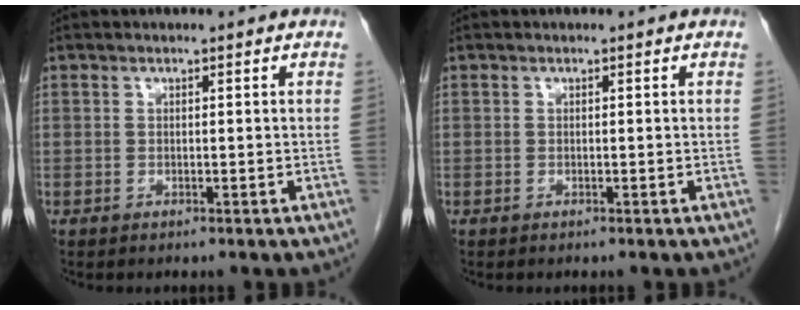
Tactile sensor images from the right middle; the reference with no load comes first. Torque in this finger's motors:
{"motor_torque": [0.21, -0.04, 0.03, 0.01]}